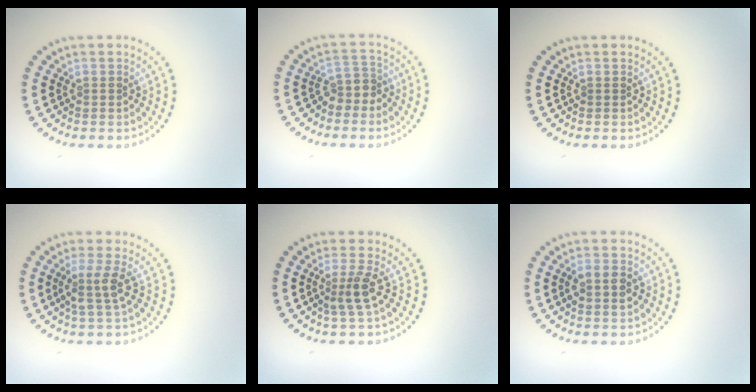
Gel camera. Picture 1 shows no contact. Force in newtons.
{"total": 2.3, "press": 1.7, "slide": 1.5}
{"total": 0.0}
{"total": 2.6, "press": 2.1, "slide": 1.6}
{"total": 2.4, "press": 1.7, "slide": 1.6}
{"total": 2.3, "press": 2.3, "slide": 0.3}